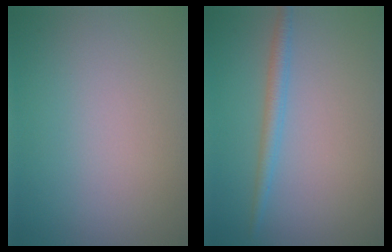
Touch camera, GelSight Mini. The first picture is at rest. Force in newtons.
{"total": 1.9, "press": 1.9, "slide": 0.1}